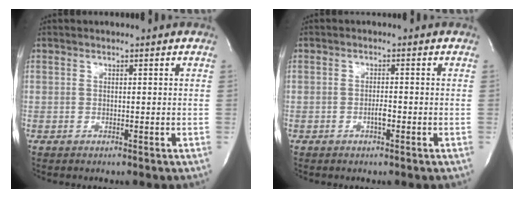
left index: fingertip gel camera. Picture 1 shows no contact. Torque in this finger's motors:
{"motor_torque": [0.21, 0.10, 0.02, 0.00]}